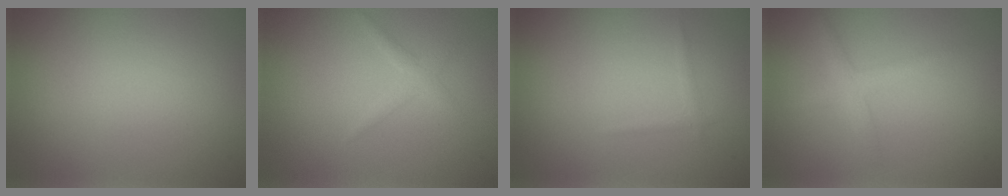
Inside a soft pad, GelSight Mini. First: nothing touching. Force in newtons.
{"total": 1.2, "press": 1.2, "slide": 0.1}
{"total": 0.6, "press": 0.6, "slide": 0.0}
{"total": 1.9, "press": 1.9, "slide": 0.0}